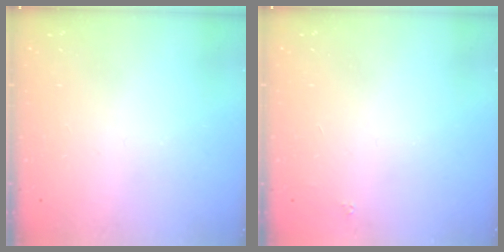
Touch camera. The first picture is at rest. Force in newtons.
{"total": 1.6, "press": 1.5, "slide": 0.2}